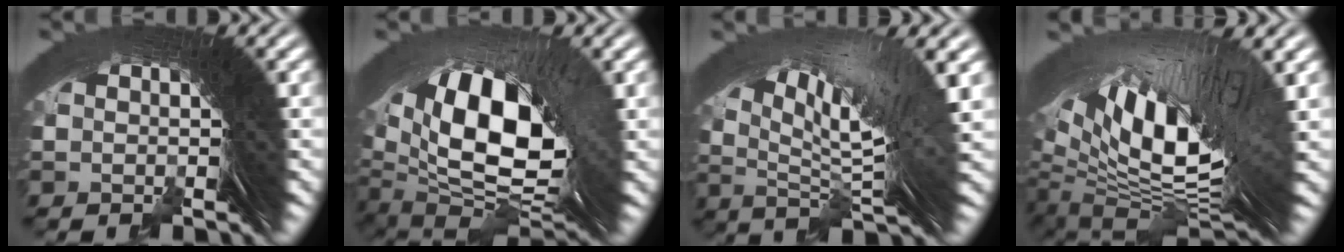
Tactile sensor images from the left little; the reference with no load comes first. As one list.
[{"total": 10.7, "force": [-0.2, 6.3, 8.6], "torque": [-0.166, -0.049, 0.028]}, {"total": 8.4, "force": [3.0, 2.1, 7.5], "torque": [-0.110, 0.014, 0.047]}, {"total": 12.7, "force": [0.7, 5.8, 11.3], "torque": [-0.177, -0.006, 0.026]}]